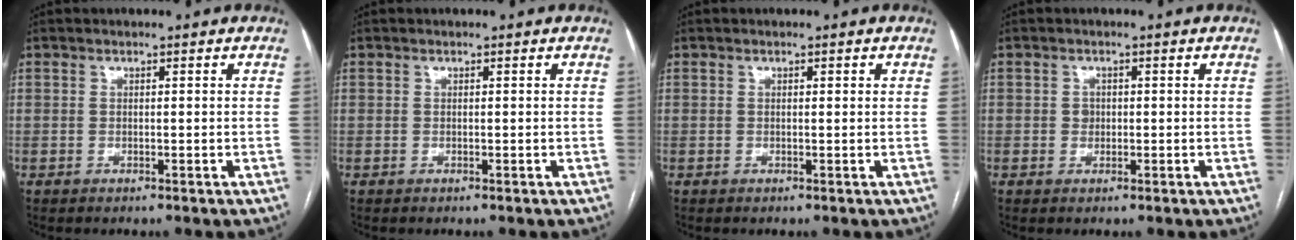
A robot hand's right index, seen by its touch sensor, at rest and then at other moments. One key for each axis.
{"total": 0.0}
{"total": 0.7, "fx": 0.3, "fy": 0.2, "fz": 0.6, "tx": -0.013, "ty": 0.003, "tz": 0.003}
{"total": 1.4, "fx": 0.0, "fy": 1.3, "fz": 0.6, "tx": -0.009, "ty": 0.002, "tz": 0.002}